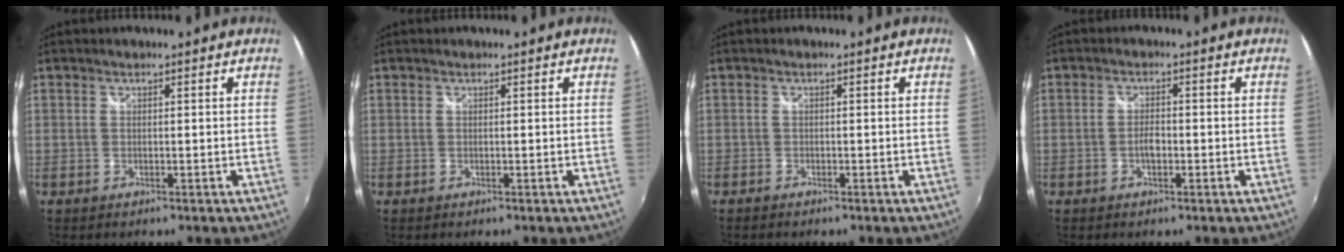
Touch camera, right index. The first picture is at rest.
{"total": 0.0}
{"total": 1.1, "force": [-0.9, 0.4, 0.3], "torque": [-0.011, -0.003, -0.018]}
{"total": 2.3, "force": [-0.8, 1.2, 1.8], "torque": [-0.034, 0.000, -0.014]}